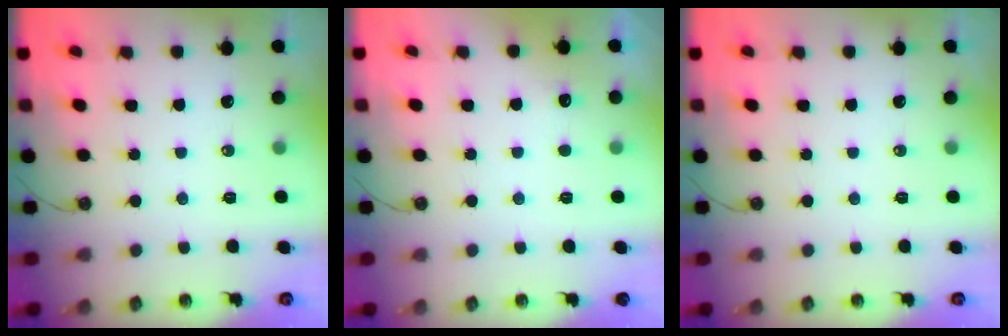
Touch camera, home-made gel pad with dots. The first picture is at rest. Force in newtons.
{"total": 1.5, "press": 1.2, "slide": 0.9}
{"total": 0.0}